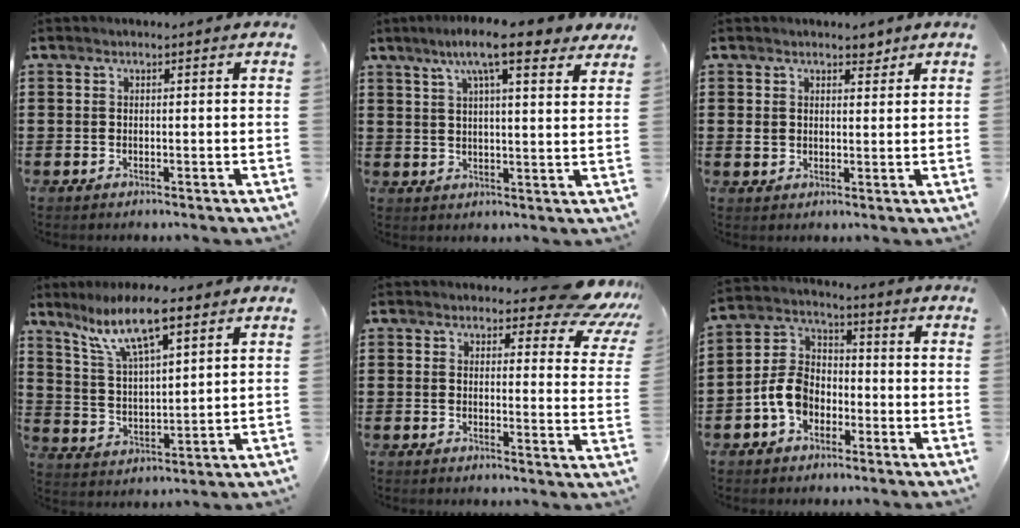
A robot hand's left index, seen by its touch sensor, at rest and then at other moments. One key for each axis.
{"total": 9.6, "fx": 7.0, "fy": 1.6, "fz": 6.4, "tx": -0.119, "ty": -0.012, "tz": 0.118}
{"total": 3.1, "fx": 1.7, "fy": 2.3, "fz": 1.1, "tx": -0.016, "ty": 0.004, "tz": 0.025}
{"total": 10.1, "fx": 6.7, "fy": 2.7, "fz": 7.1, "tx": -0.145, "ty": -0.011, "tz": 0.117}
{"total": 6.0, "fx": 5.2, "fy": 1.4, "fz": 2.8, "tx": -0.042, "ty": -0.031, "tz": 0.088}
{"total": 7.2, "fx": -2.9, "fy": 5.2, "fz": 4.1, "tx": -0.108, "ty": 0.011, "tz": -0.063}